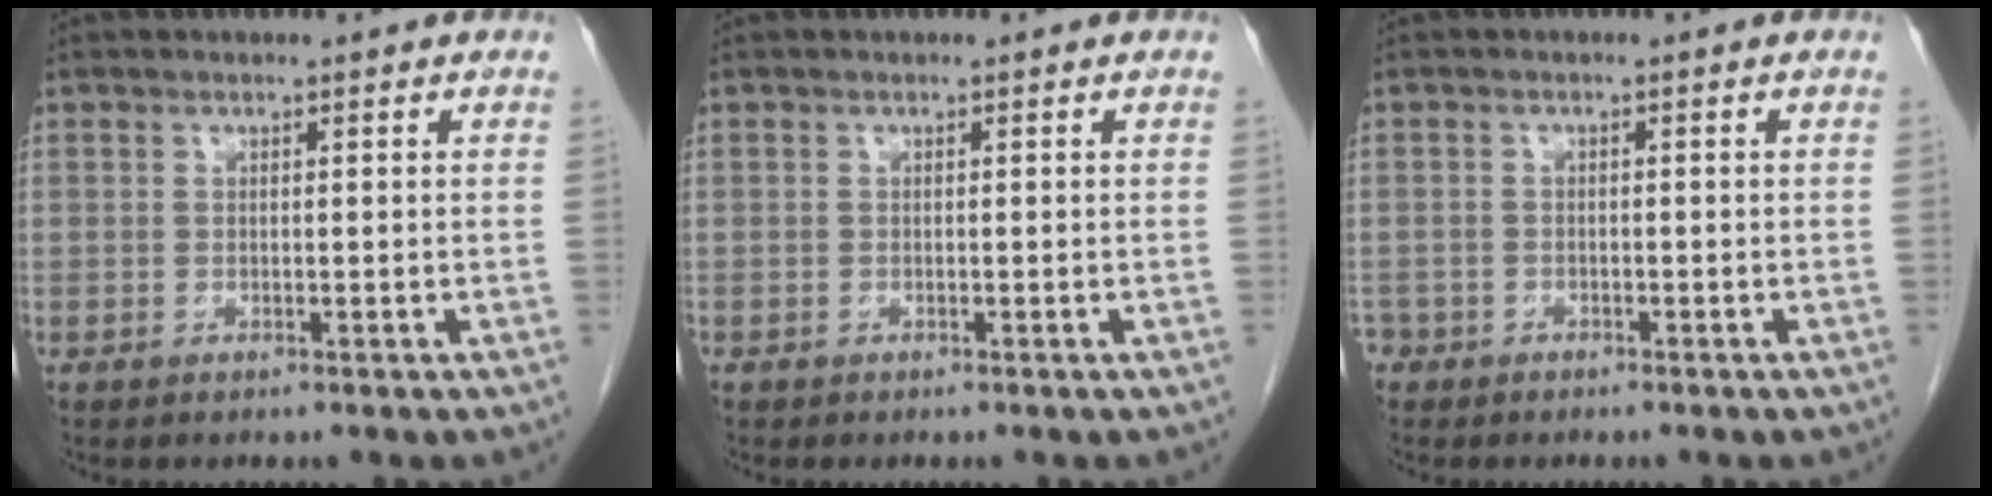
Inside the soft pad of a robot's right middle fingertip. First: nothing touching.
{"total": 0.0}
{"total": 2.8, "force": [-2.1, 1.8, 0.2], "torque": [-0.012, 0.003, -0.041]}